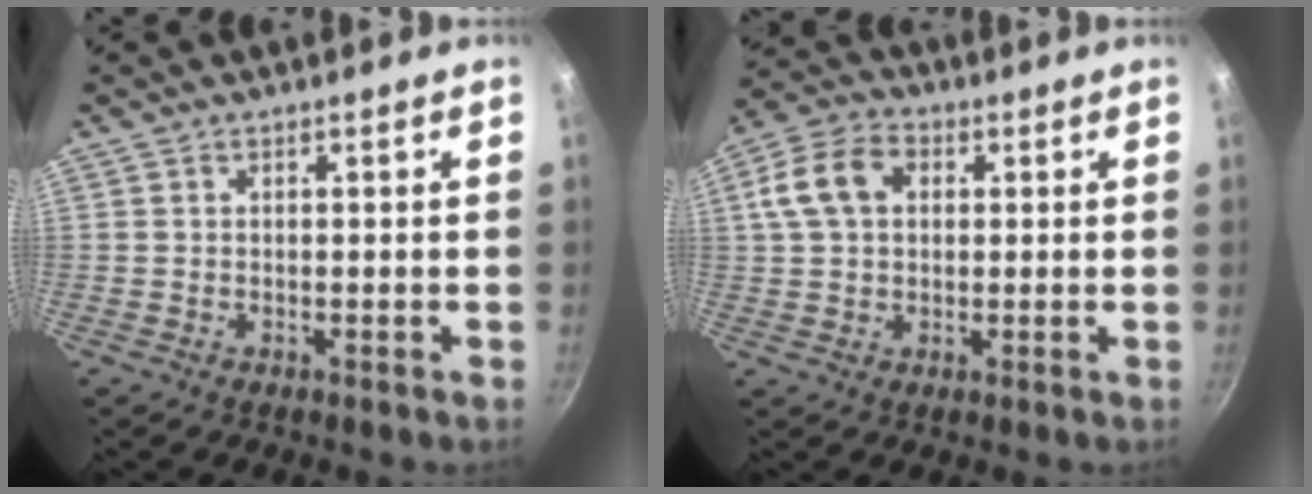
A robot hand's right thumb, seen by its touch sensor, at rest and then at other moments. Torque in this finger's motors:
{"motor_torque": [1.49, 1.40, 1.21, 0.08, 0.22]}